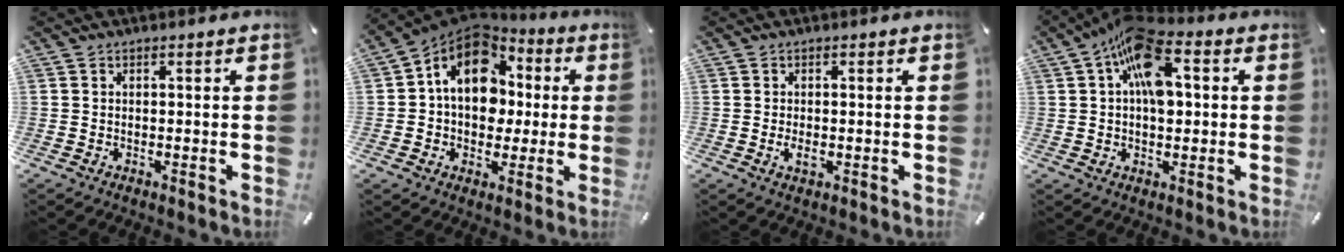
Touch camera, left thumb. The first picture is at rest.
{"total": 14.9, "force": [2.5, 11.9, 8.6], "torque": [-0.147, -0.003, 0.047]}
{"total": 2.2, "force": [-0.3, 1.1, 1.8], "torque": [-0.034, -0.006, -0.009]}
{"total": 14.1, "force": [3.0, 7.9, 11.4], "torque": [-0.189, 0.000, 0.052]}